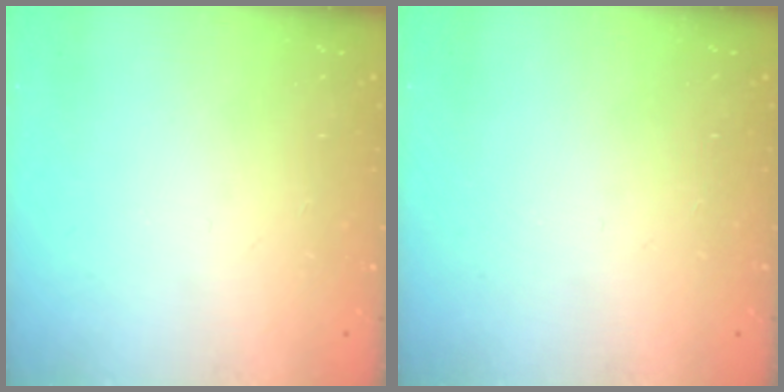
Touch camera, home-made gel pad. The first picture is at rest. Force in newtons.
{"total": 0.0}